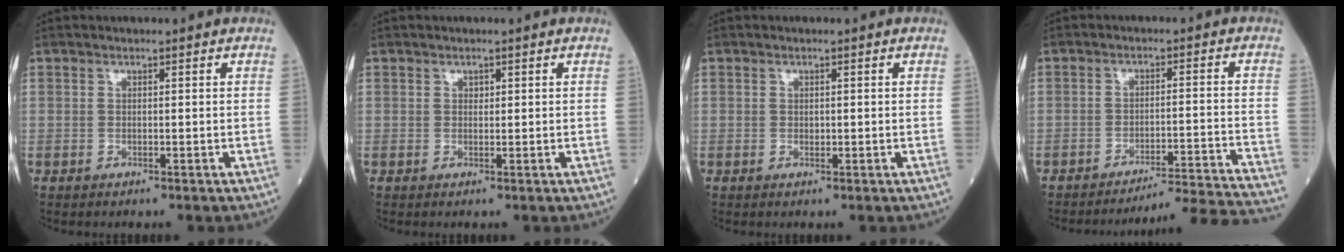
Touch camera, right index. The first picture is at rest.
{"total": 0.5, "force": [0.3, 0.4, 0.2], "torque": [-0.001, -0.002, 0.003]}
{"total": 0.5, "force": [0.1, 0.4, 0.4], "torque": [-0.002, 0.000, 0.002]}
{"total": 15.3, "force": [-14.7, -3.8, 1.9], "torque": [0.006, -0.016, -0.197]}